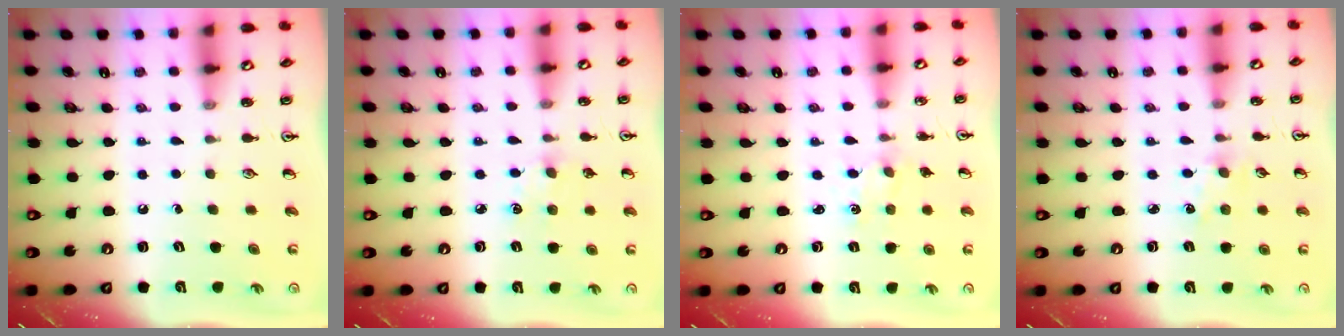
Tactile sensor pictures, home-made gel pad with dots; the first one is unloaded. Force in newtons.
{"total": 4.9, "press": 4.9, "slide": 0.7}
{"total": 0.7, "press": 0.7, "slide": 0.1}
{"total": 2.1, "press": 2.0, "slide": 0.4}